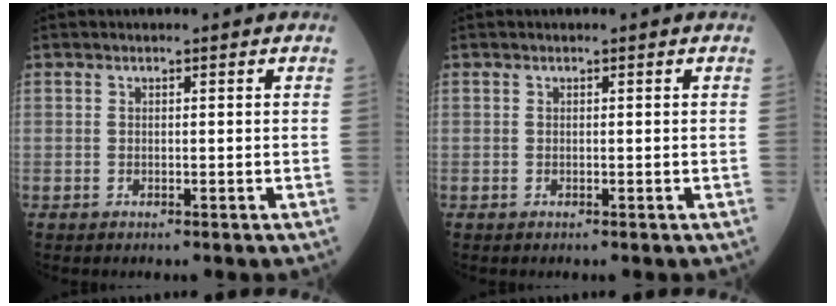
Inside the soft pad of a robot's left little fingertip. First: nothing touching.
{"total": 0.0}